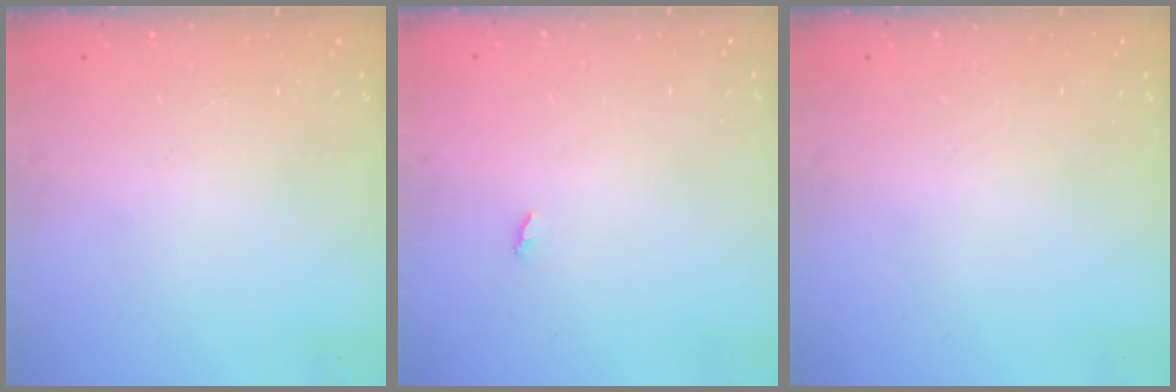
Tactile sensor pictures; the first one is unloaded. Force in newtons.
{"total": 1.8, "press": 1.8, "slide": 0.2}
{"total": 0.0}